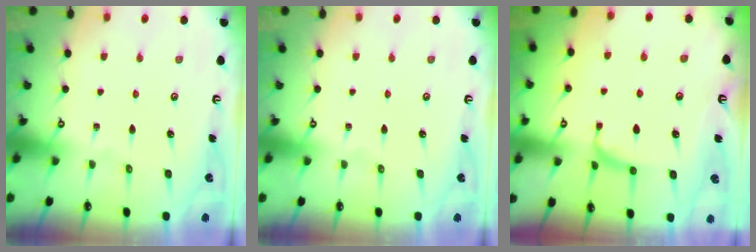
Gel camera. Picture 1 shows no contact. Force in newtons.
{"total": 0.0}
{"total": 0.9, "press": 0.7, "slide": 0.5}